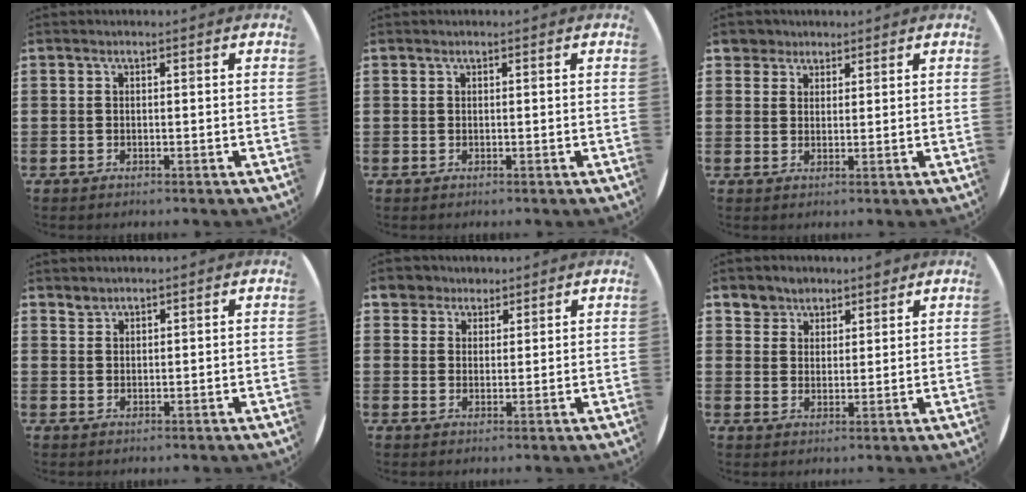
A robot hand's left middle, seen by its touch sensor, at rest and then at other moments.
{"total": 0.0}
{"total": 3.1, "force": [2.5, 1.8, 0.0], "torque": [-0.003, 0.006, 0.046]}
{"total": 1.3, "force": [1.3, 0.3, -0.2], "torque": [0.003, 0.001, 0.025]}
{"total": 3.9, "force": [3.3, 2.1, 0.1], "torque": [-0.009, 0.002, 0.061]}
{"total": 4.4, "force": [3.7, 2.4, -0.1], "torque": [-0.013, 0.000, 0.070]}